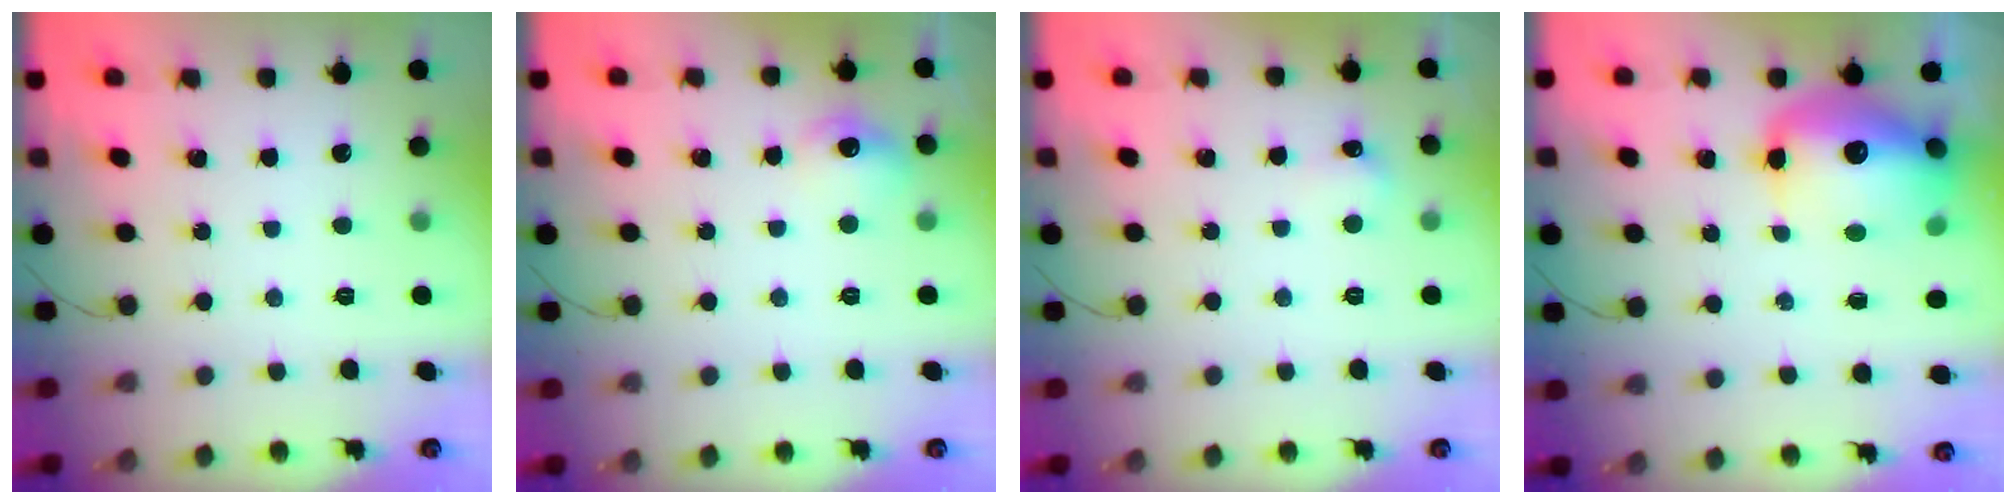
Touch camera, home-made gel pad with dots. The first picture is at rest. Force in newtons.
{"total": 7.8, "press": 7.7, "slide": 0.8}
{"total": 4.2, "press": 4.1, "slide": 1.0}
{"total": 16.3, "press": 15.8, "slide": 3.9}